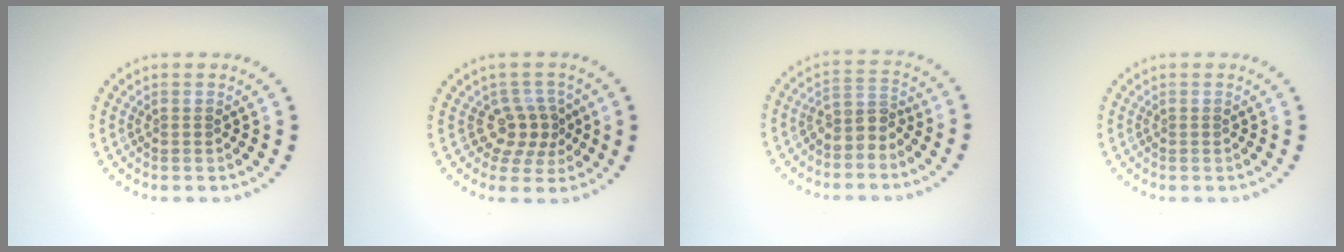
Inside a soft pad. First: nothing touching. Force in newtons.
{"total": 2.9, "press": 2.3, "slide": 1.7}
{"total": 2.5, "press": 1.9, "slide": 1.5}
{"total": 0.0}